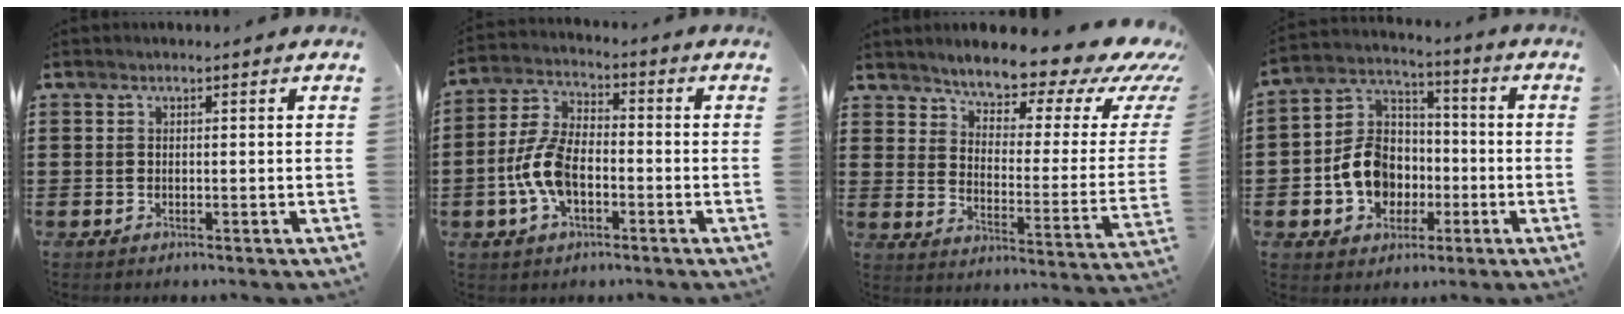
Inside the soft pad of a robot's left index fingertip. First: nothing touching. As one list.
[{"total": 8.4, "force": [-2.6, 4.4, 6.7], "torque": [-0.167, -0.001, -0.057]}, {"total": 7.6, "force": [6.8, 1.3, 3.1], "torque": [-0.062, -0.064, 0.109]}, {"total": 9.7, "force": [-2.3, 8.2, 4.6], "torque": [-0.137, 0.015, -0.045]}]